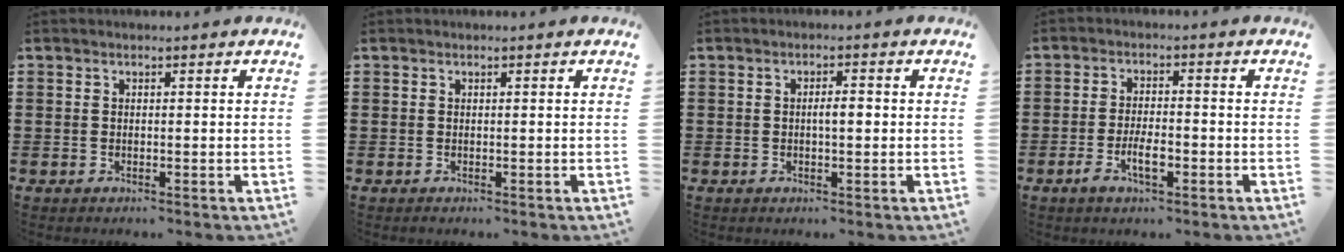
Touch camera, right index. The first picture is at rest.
{"total": 0.0}
{"total": 2.4, "force": [-0.1, 0.7, 2.3], "torque": [-0.042, 0.002, -0.003]}
{"total": 4.8, "force": [-2.0, 1.7, 4.0], "torque": [-0.080, 0.002, -0.039]}